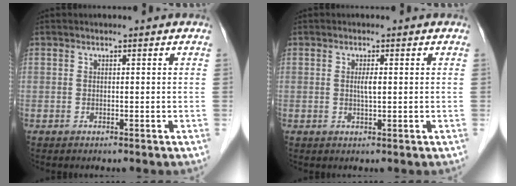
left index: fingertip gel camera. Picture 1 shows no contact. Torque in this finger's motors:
{"motor_torque": [0.43, 0.05, 0.11, 0.01]}